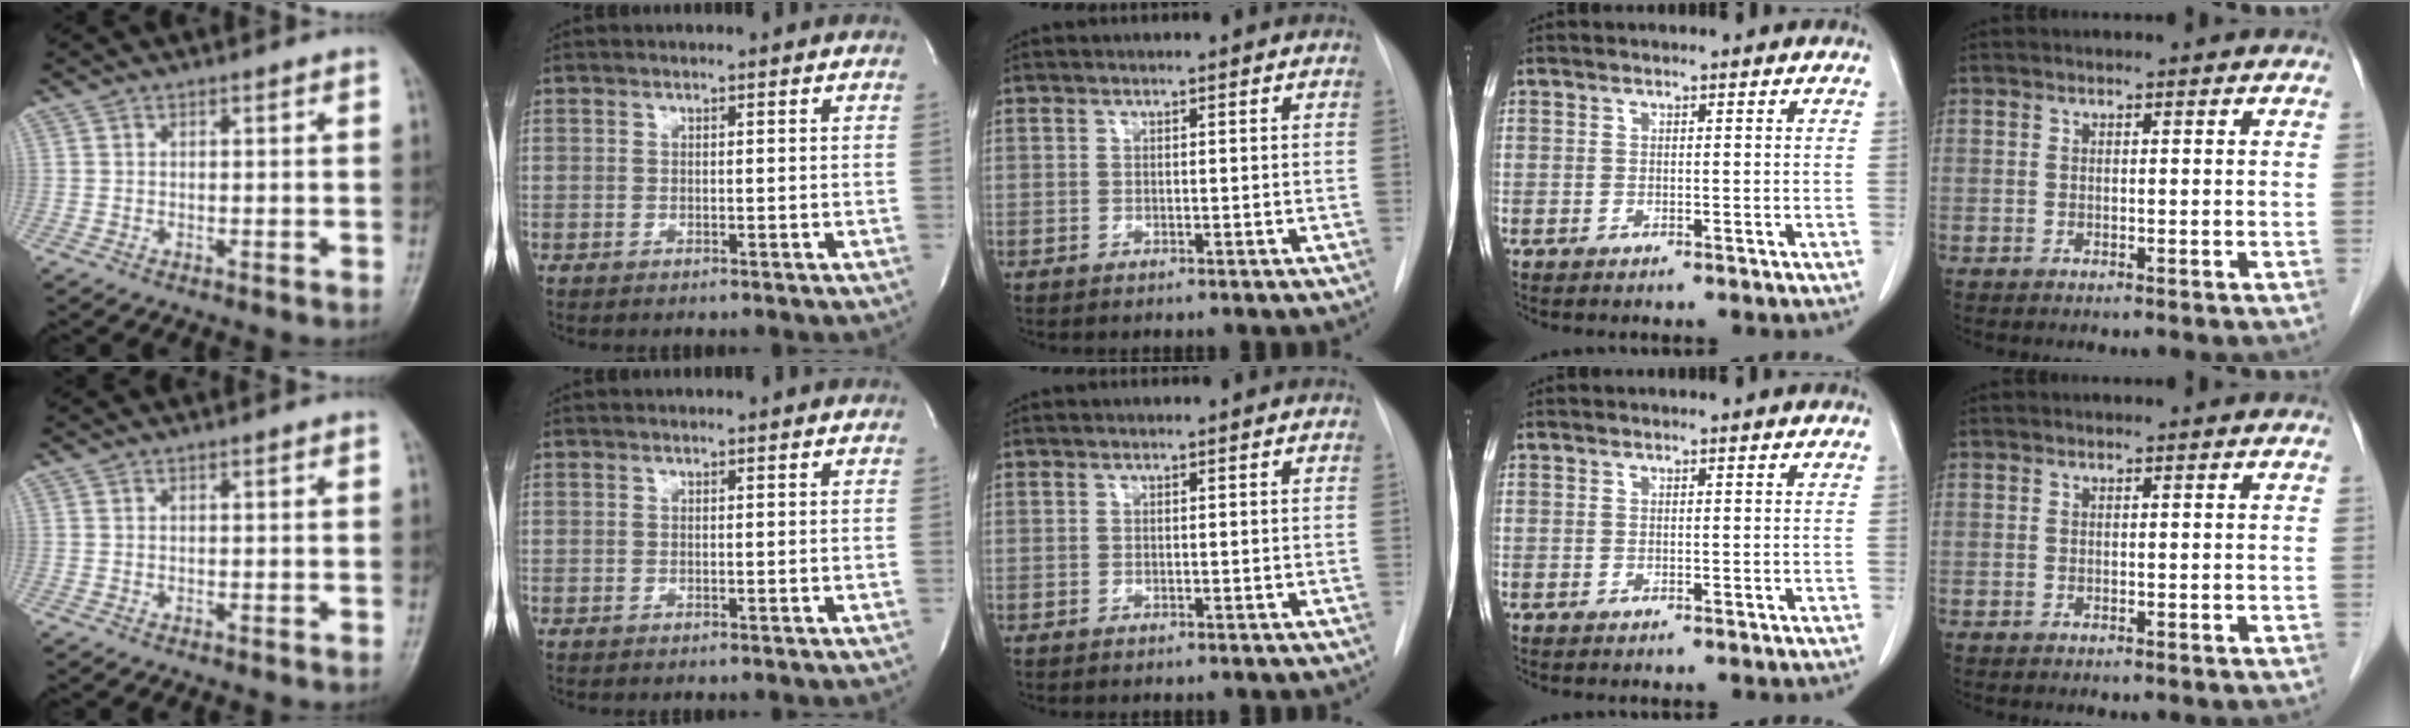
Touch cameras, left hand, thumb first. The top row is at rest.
{}